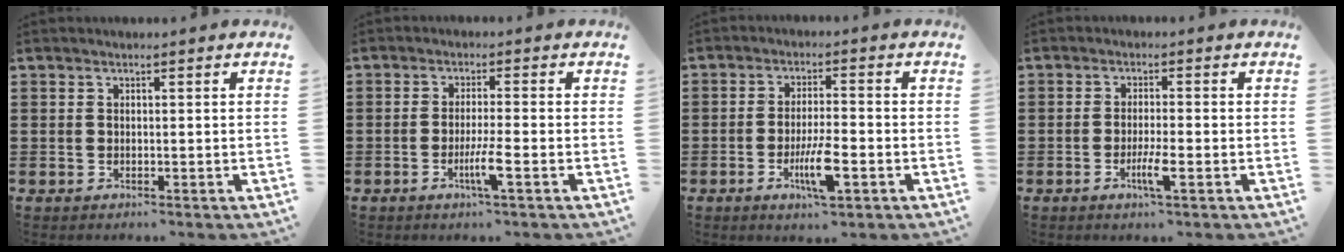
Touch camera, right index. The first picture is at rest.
{"total": 4.2, "force": [-1.8, -0.1, 3.8], "torque": [-0.070, -0.012, -0.033]}
{"total": 6.6, "force": [-2.6, 1.4, 5.9], "torque": [-0.120, -0.012, -0.049]}
{"total": 3.7, "force": [-1.6, 0.2, 3.3], "torque": [-0.063, -0.007, -0.030]}